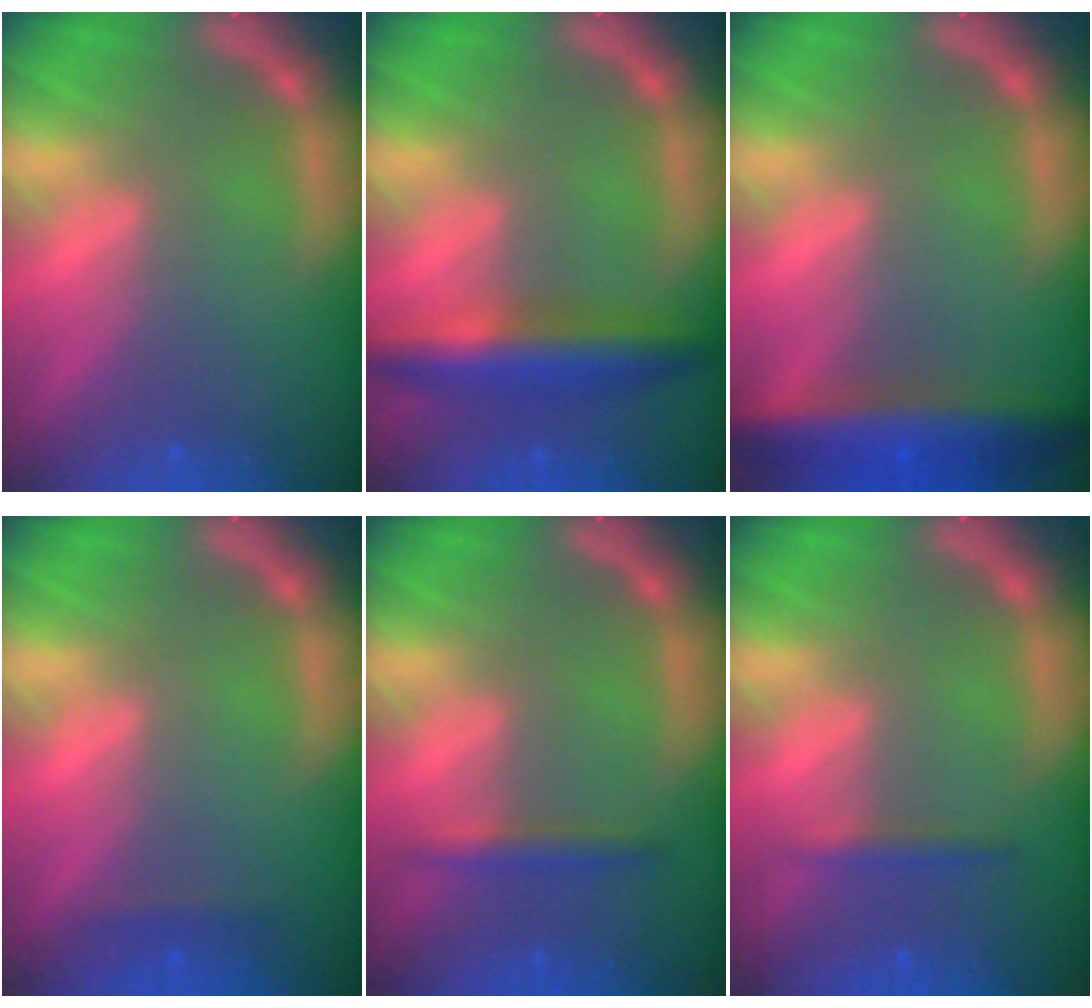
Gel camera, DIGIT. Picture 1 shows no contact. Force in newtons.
{"total": 5.5}
{"total": 7.0}
{"total": 0.9}
{"total": 1.9}
{"total": 1.4}